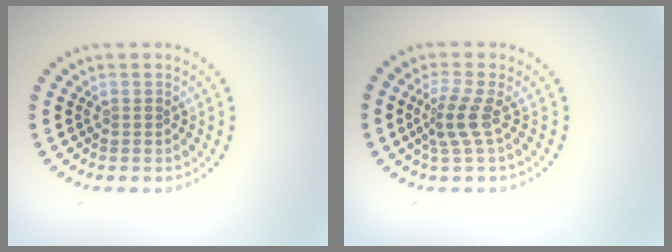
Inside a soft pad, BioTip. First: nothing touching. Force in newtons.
{"total": 2.5, "press": 1.8, "slide": 1.7}